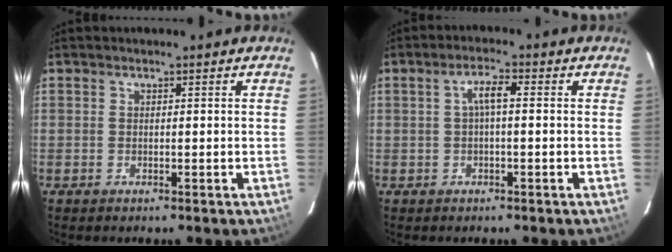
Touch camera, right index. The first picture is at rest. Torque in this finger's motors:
{"motor_torque": [0.54, -0.06, 0.29, 0.07]}